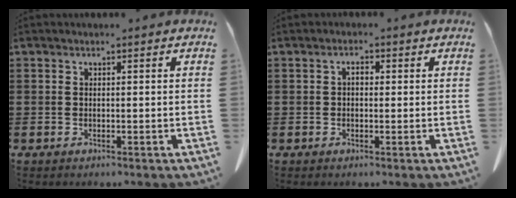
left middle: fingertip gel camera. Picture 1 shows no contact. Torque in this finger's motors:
{"motor_torque": [-0.02, -0.02, 0.04, 0.01]}